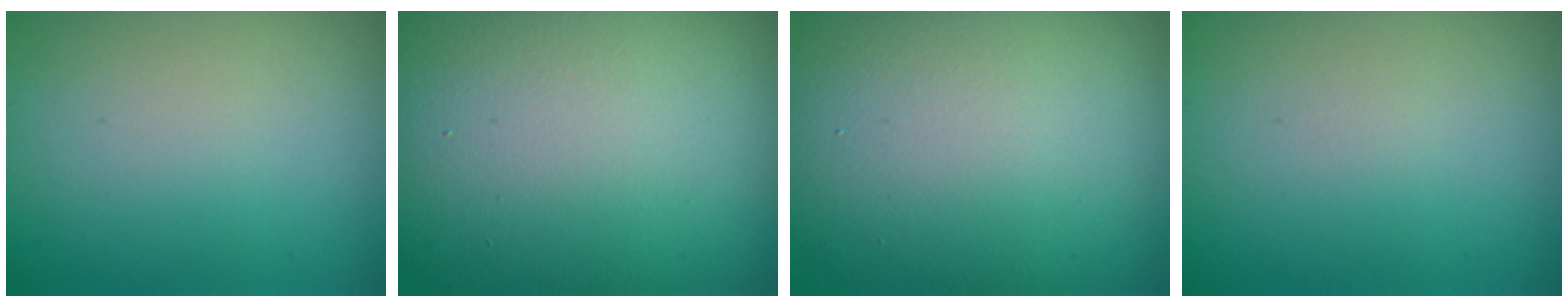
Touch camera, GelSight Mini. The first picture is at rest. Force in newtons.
{"total": 20.6, "press": 20.6, "slide": 1.3}
{"total": 16.8, "press": 16.8, "slide": 0.8}
{"total": 0.0}